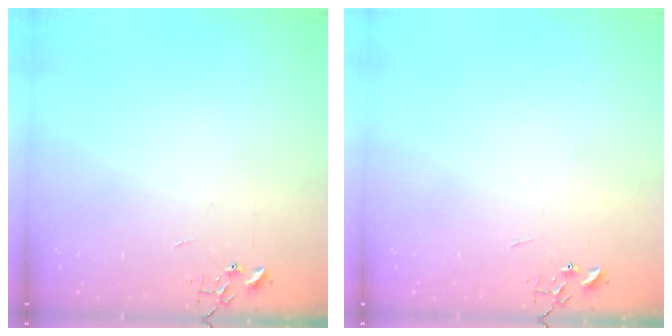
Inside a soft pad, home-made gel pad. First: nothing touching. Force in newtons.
{"total": 0.0}